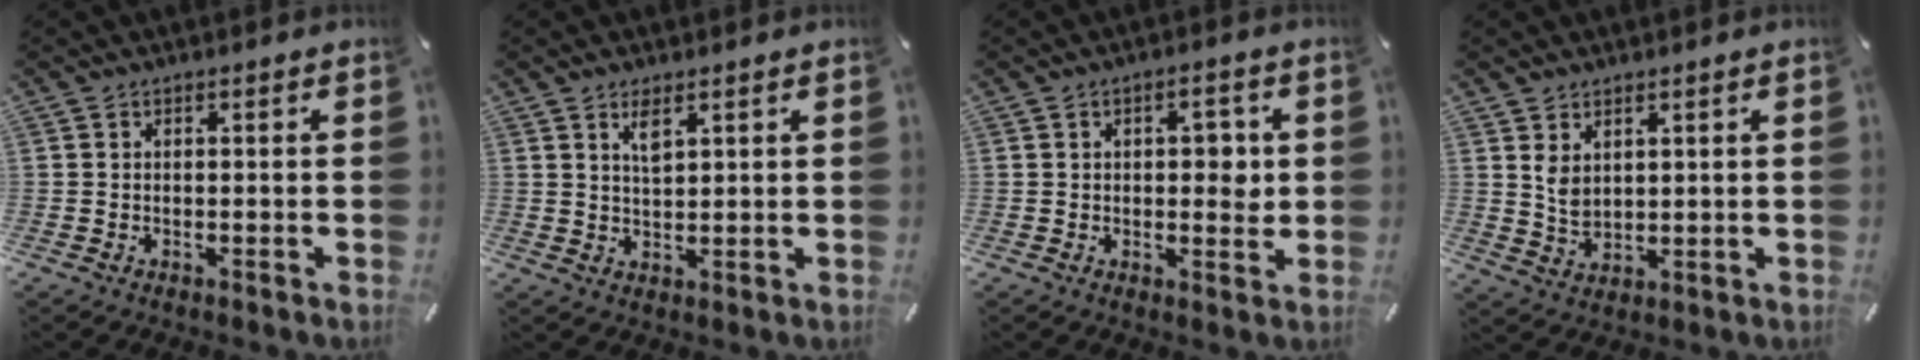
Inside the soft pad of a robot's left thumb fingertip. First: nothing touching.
{"total": 7.6, "force": [5.5, 3.2, 4.2], "torque": [-0.080, -0.025, 0.099]}
{"total": 6.3, "force": [0.8, 3.4, 5.2], "torque": [-0.059, -0.003, 0.003]}
{"total": 4.3, "force": [2.1, 2.9, 2.4], "torque": [-0.065, -0.008, 0.036]}